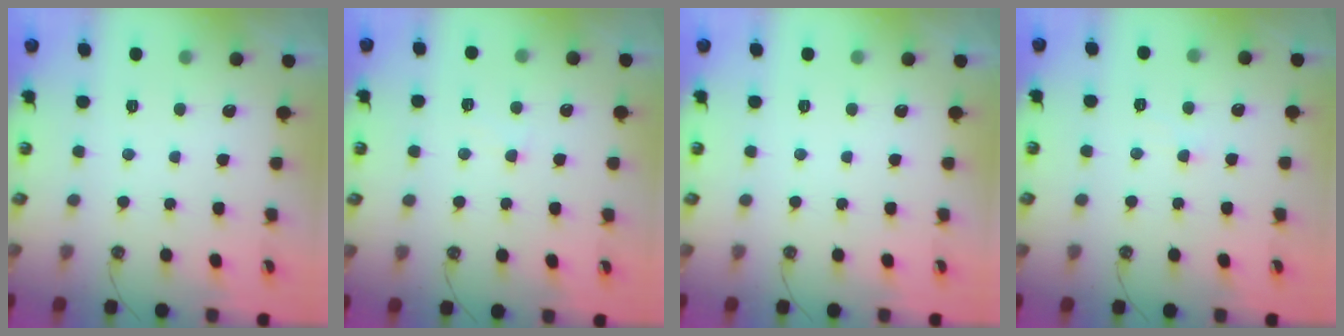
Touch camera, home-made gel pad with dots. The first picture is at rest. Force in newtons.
{"total": 2.2, "press": 2.2, "slide": 0.5}
{"total": 0.0}
{"total": 0.9, "press": 0.9, "slide": 0.3}